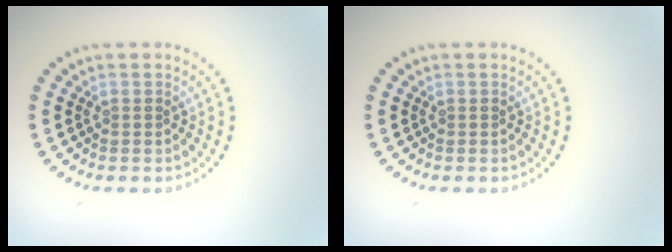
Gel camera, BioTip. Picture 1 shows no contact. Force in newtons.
{"total": 0.0}